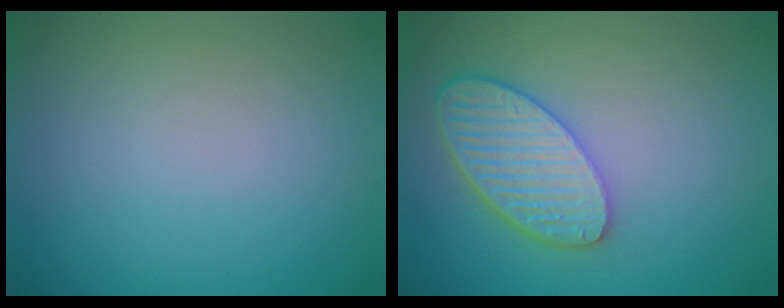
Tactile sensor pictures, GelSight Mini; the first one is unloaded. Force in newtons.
{"total": 5.6, "press": 4.8, "slide": 2.8}